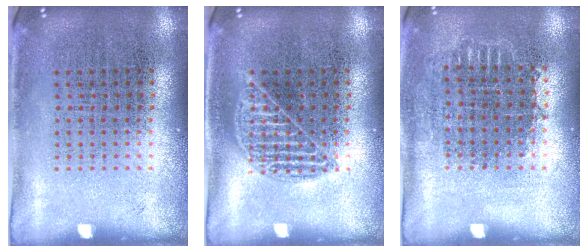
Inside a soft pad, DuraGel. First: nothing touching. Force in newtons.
{"total": 1.6, "press": 1.6, "slide": 0.2}
{"total": 0.7, "press": 0.7, "slide": 0.3}